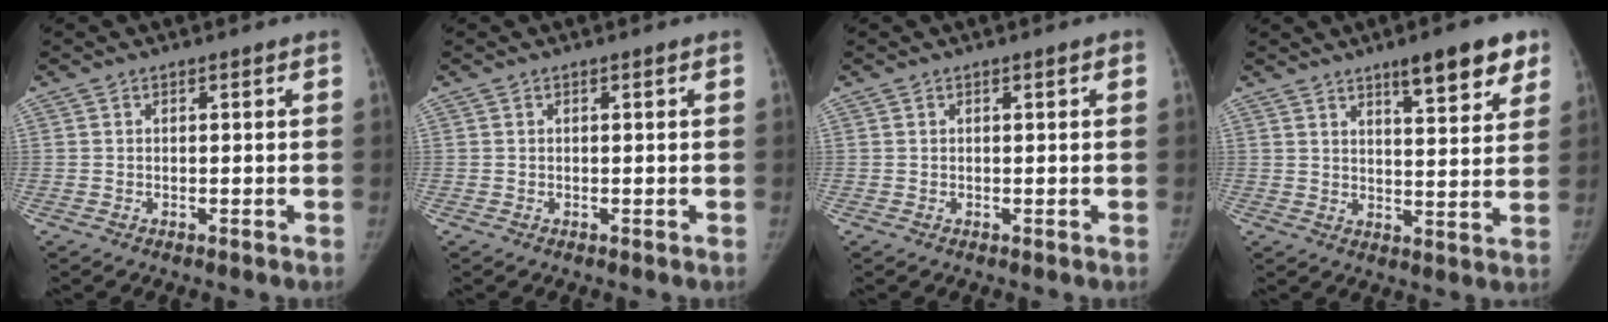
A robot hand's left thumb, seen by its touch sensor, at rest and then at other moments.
{"total": 0.0}
{"total": 0.7, "force": [0.3, 0.1, 0.6], "torque": [-0.009, 0.001, 0.004]}
{"total": 13.3, "force": [8.5, 3.6, 9.6], "torque": [-0.099, -0.038, 0.121]}